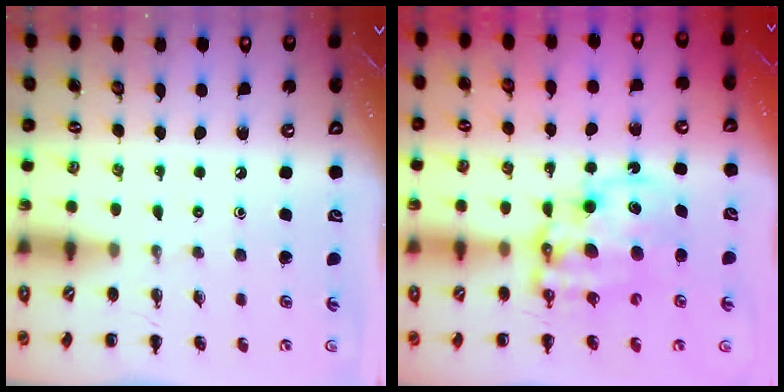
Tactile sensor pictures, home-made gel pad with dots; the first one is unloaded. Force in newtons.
{"total": 12.4, "press": 12.1, "slide": 2.9}